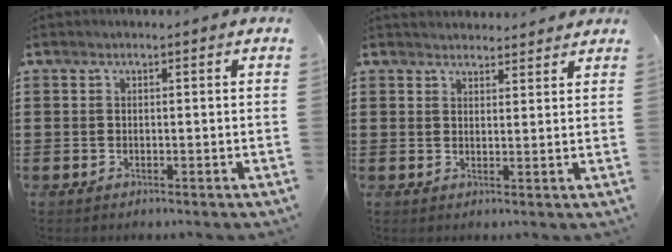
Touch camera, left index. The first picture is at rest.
{"total": 2.4, "force": [2.4, 0.4, -0.4], "torque": [0.001, -0.002, 0.046]}